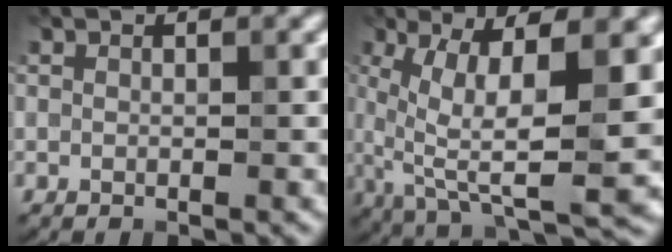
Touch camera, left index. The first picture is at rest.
{"total": 10.9, "force": [1.4, 3.2, 10.4], "torque": [-0.178, -0.007, 0.030]}